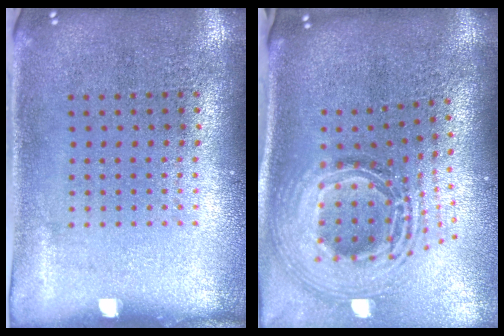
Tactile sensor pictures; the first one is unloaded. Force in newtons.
{"total": 3.0, "press": 2.0, "slide": 2.2}